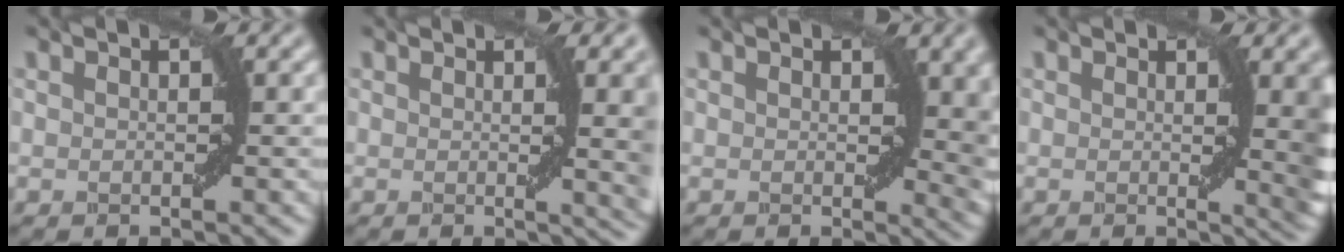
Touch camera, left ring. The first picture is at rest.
{"total": 7.7, "force": [0.8, 2.5, 7.2], "torque": [-0.052, 0.005, 0.012]}
{"total": 4.6, "force": [1.1, 2.3, 3.8], "torque": [-0.031, -0.007, 0.018]}
{"total": 5.9, "force": [0.6, 1.6, 5.6], "torque": [-0.050, -0.004, 0.011]}